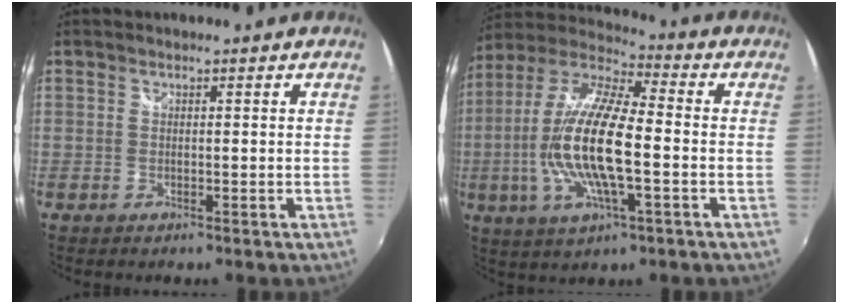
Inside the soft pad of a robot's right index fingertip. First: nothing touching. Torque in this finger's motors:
{"motor_torque": [1.84, -0.30, 1.05, 0.21]}